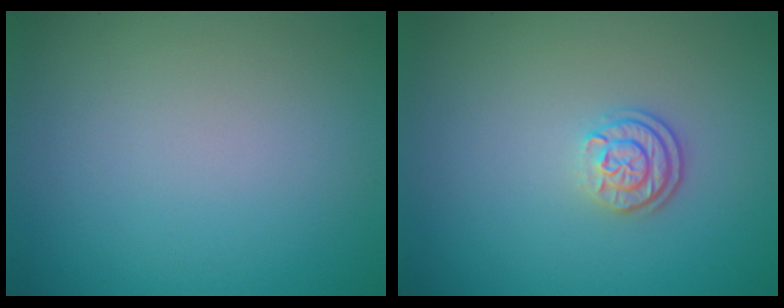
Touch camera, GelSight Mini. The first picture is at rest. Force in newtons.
{"total": 2.5, "press": 2.0, "slide": 1.5}